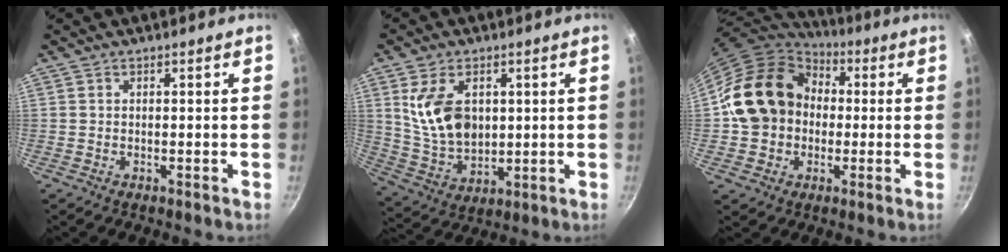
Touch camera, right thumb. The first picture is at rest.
{"total": 12.7, "force": [2.9, 8.3, 9.1], "torque": [-0.150, -0.025, 0.069]}
{"total": 17.6, "force": [1.2, 14.6, 9.8], "torque": [-0.151, 0.040, 0.013]}